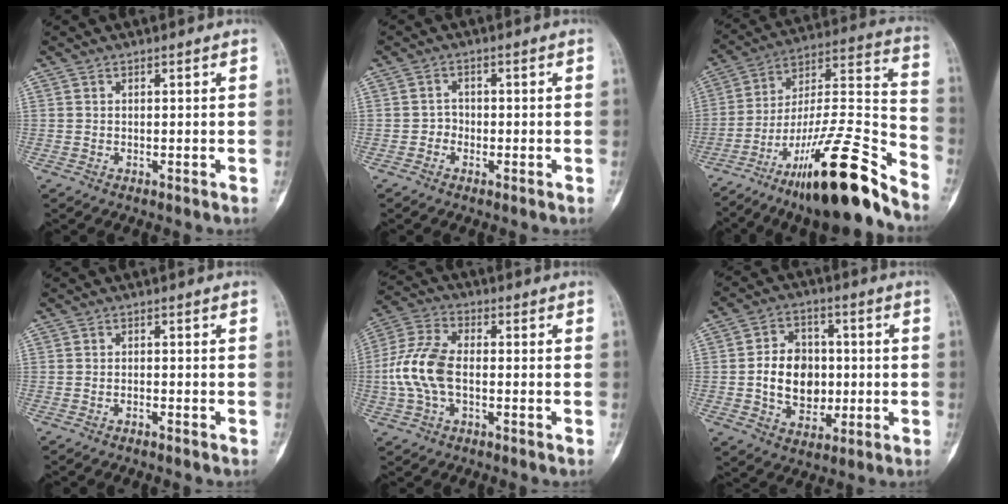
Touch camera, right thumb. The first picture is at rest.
{"total": 1.9, "force": [-0.7, 1.7, 0.5], "torque": [0.006, 0.009, -0.020]}
{"total": 25.6, "force": [-17.6, 4.2, 18.0], "torque": [-0.272, 0.089, -0.293]}
{"total": 0.8, "force": [-0.7, 0.2, 0.4], "torque": [-0.015, 0.010, -0.012]}
{"total": 10.7, "force": [-1.3, 6.0, 8.8], "torque": [-0.198, 0.027, -0.031]}
{"total": 11.8, "force": [-0.5, 9.1, 7.5], "torque": [-0.089, 0.014, -0.007]}